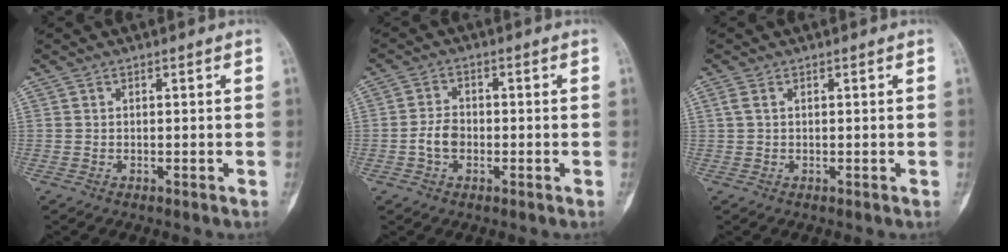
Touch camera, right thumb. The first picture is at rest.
{"total": 4.2, "force": [-1.1, 2.9, 2.8], "torque": [-0.050, 0.013, -0.025]}
{"total": 1.2, "force": [0.5, 0.7, 0.9], "torque": [-0.031, 0.012, 0.015]}